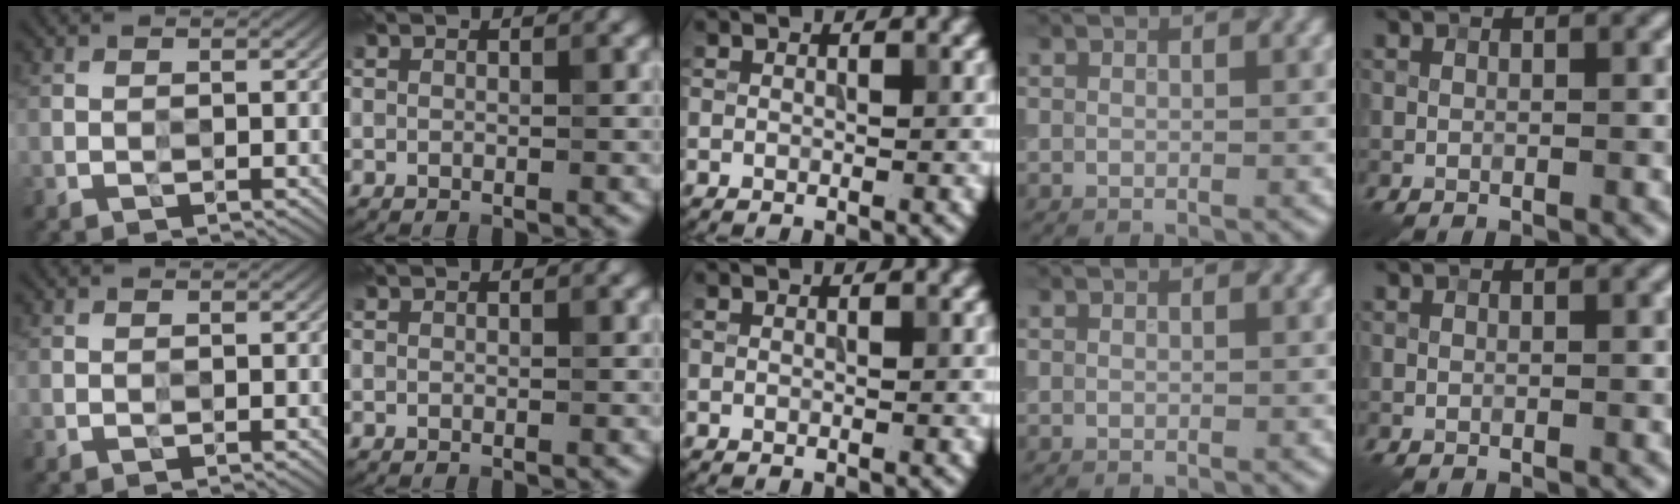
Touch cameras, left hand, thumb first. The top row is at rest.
{}